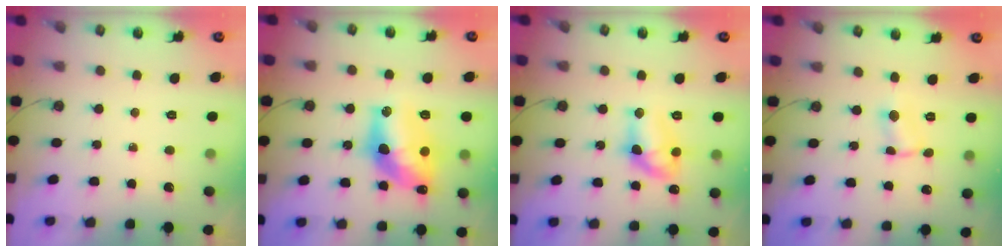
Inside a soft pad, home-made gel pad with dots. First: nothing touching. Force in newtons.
{"total": 16.3, "press": 16.2, "slide": 1.4}
{"total": 11.5, "press": 11.4, "slide": 1.0}
{"total": 2.0, "press": 2.0, "slide": 0.3}